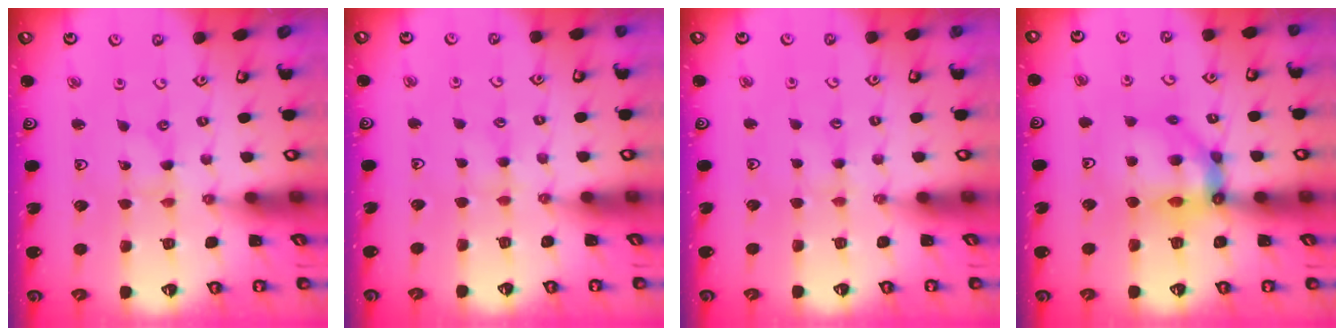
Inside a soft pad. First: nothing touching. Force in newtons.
{"total": 2.3, "press": 2.3, "slide": 0.3}
{"total": 1.9, "press": 1.9, "slide": 0.2}
{"total": 10.4, "press": 10.4, "slide": 1.2}